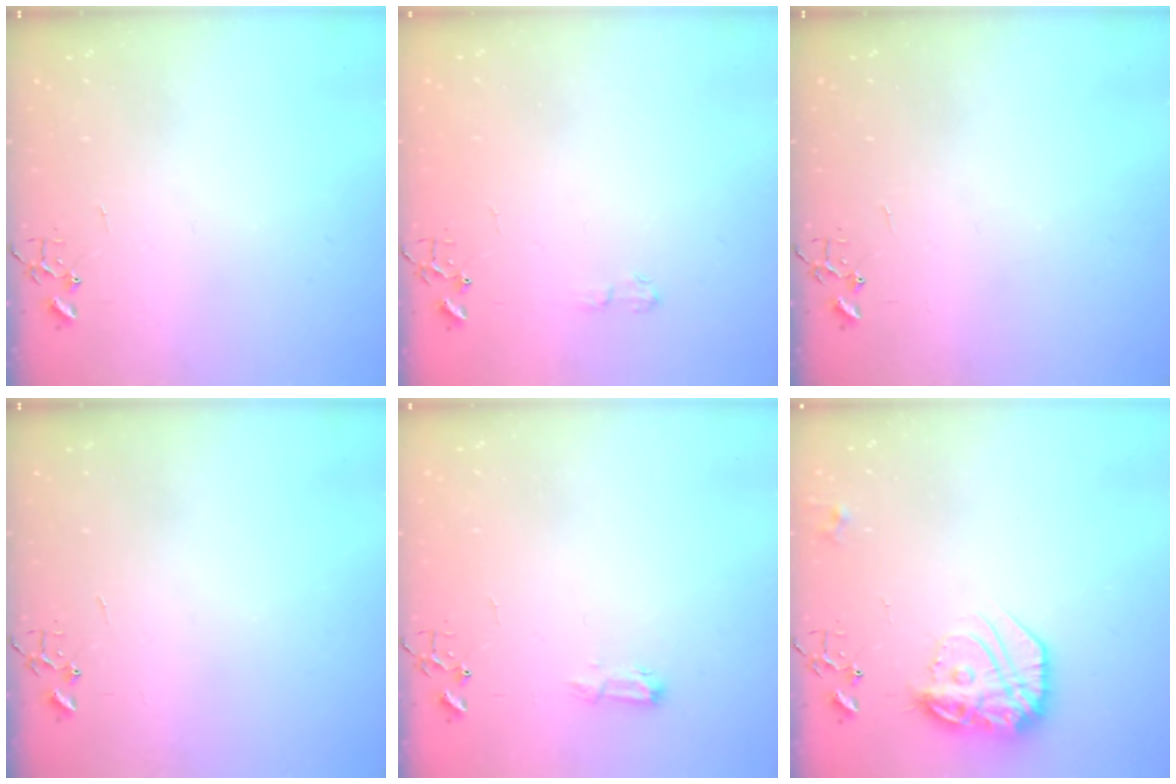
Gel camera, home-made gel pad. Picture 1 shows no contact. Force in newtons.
{"total": 4.2, "press": 4.2, "slide": 0.5}
{"total": 0.0}
{"total": 0.0}
{"total": 7.7, "press": 7.6, "slide": 0.9}
{"total": 17.3, "press": 17.3, "slide": 1.3}